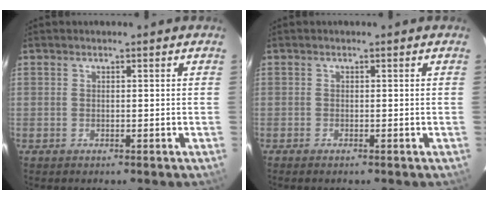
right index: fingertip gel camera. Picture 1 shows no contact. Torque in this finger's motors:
{"motor_torque": [-0.10, -0.01, 0.06, 0.01]}